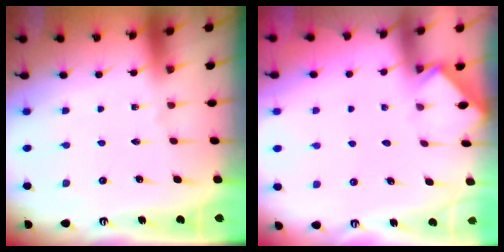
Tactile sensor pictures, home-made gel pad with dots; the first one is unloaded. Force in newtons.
{"total": 2.5, "press": 2.5, "slide": 0.4}